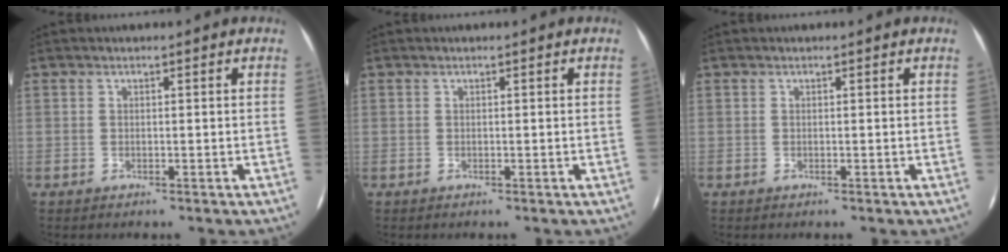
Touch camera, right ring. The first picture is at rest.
{"total": 0.0}
{"total": 0.0}